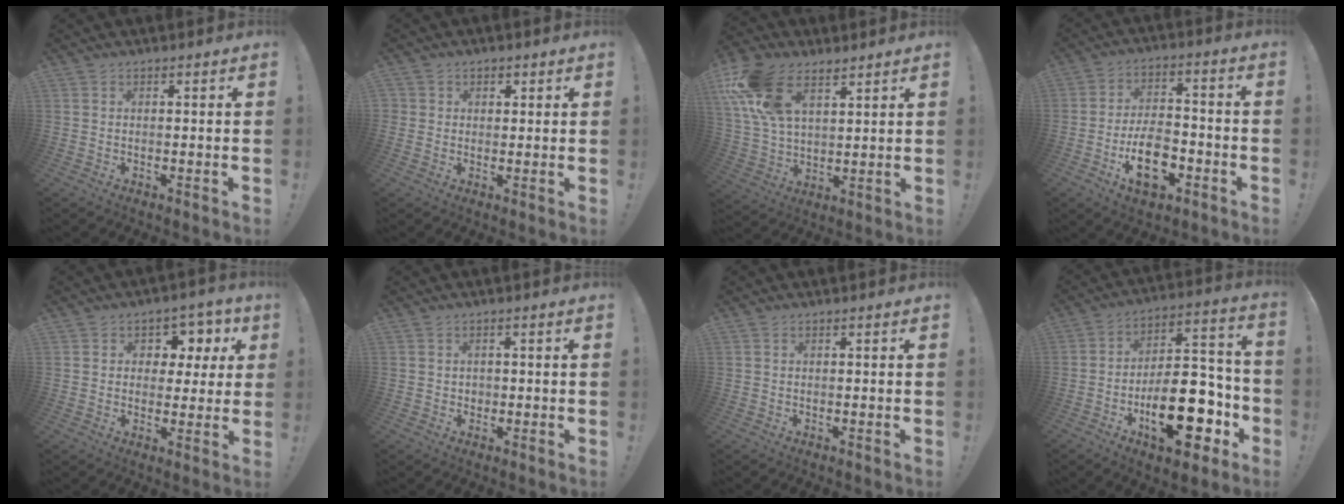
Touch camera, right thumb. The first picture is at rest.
{"total": 2.7, "force": [0.7, 2.6, 0.3], "torque": [0.003, -0.002, 0.011]}
{"total": 17.3, "force": [9.7, 9.7, 10.6], "torque": [-0.221, -0.037, 0.179]}
{"total": 14.3, "force": [-6.1, 8.1, 10.1], "torque": [-0.157, 0.033, -0.103]}
{"total": 6.5, "force": [2.7, 5.7, 1.9], "torque": [-0.015, -0.023, 0.050]}
{"total": 1.6, "force": [0.1, 1.6, 0.4], "torque": [0.000, 0.000, -0.001]}
{"total": 0.0}
{"total": 23.4, "force": [-9.3, 11.5, 18.1], "torque": [-0.256, 0.064, -0.134]}